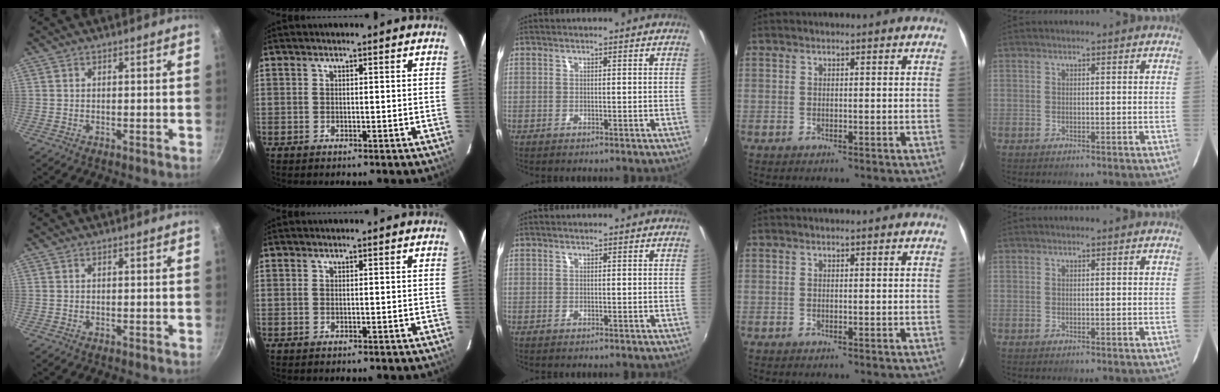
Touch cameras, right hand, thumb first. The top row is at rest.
{}